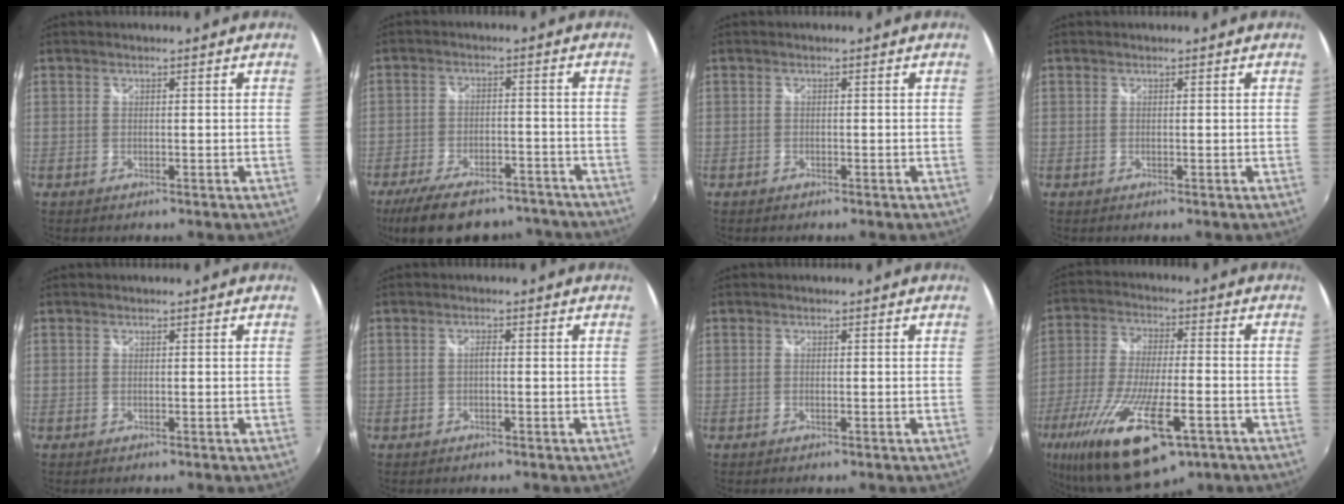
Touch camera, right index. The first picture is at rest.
{"total": 18.6, "force": [-15.2, 6.9, 8.1], "torque": [-0.172, -0.005, -0.212]}
{"total": 0.8, "force": [-0.6, 0.5, 0.1], "torque": [-0.005, -0.002, -0.013]}
{"total": 0.0}
{"total": 0.0}
{"total": 0.9, "force": [-0.2, 0.3, 0.8], "torque": [-0.016, 0.004, -0.006]}
{"total": 0.0}
{"total": 23.8, "force": [-12.8, 8.1, 18.4], "torque": [-0.379, -0.074, -0.215]}